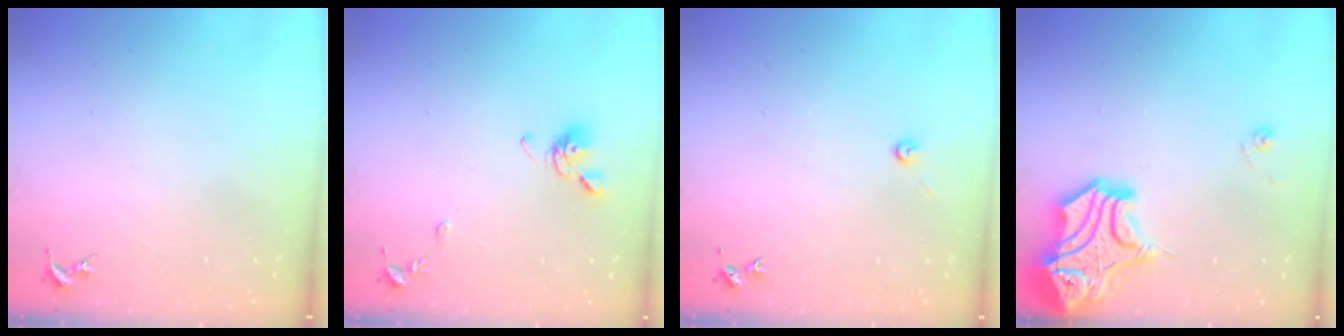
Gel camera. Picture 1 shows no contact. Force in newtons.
{"total": 9.4, "press": 9.4, "slide": 1.0}
{"total": 3.0, "press": 3.0, "slide": 0.3}
{"total": 17.1, "press": 16.9, "slide": 2.2}